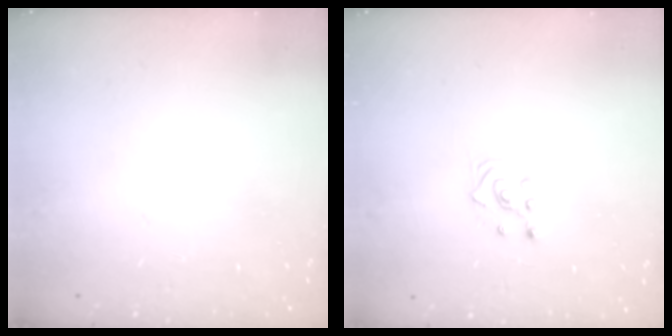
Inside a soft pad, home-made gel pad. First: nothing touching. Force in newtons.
{"total": 2.9, "press": 2.9, "slide": 0.2}